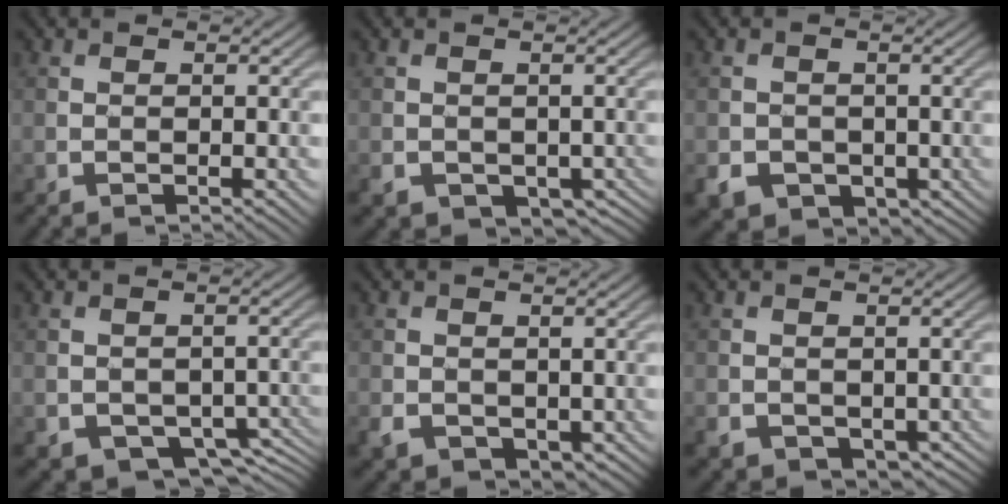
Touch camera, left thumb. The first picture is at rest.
{"total": 4.2, "force": [-1.6, 3.5, 1.8], "torque": [-0.047, -0.023, -0.016]}
{"total": 4.6, "force": [-1.7, 4.0, 1.6], "torque": [-0.042, -0.010, -0.030]}
{"total": 5.2, "force": [-2.7, 3.8, 2.5], "torque": [-0.044, -0.018, -0.033]}
{"total": 3.0, "force": [-0.4, 2.6, 1.6], "torque": [-0.044, -0.016, -0.006]}
{"total": 3.4, "force": [-1.0, 2.8, 1.5], "torque": [-0.042, -0.022, -0.012]}